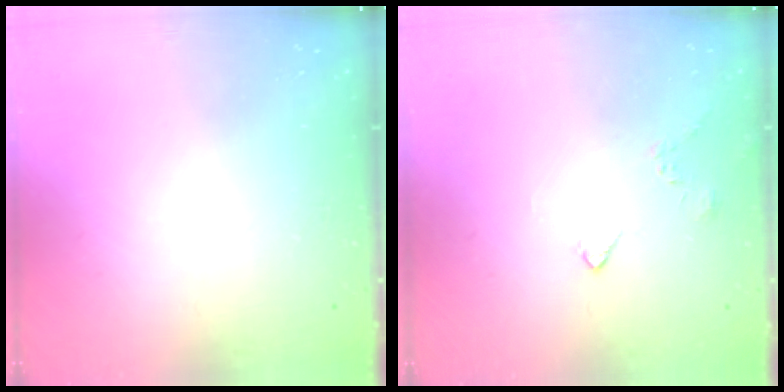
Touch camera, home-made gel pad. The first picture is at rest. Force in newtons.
{"total": 3.9, "press": 3.9, "slide": 0.6}